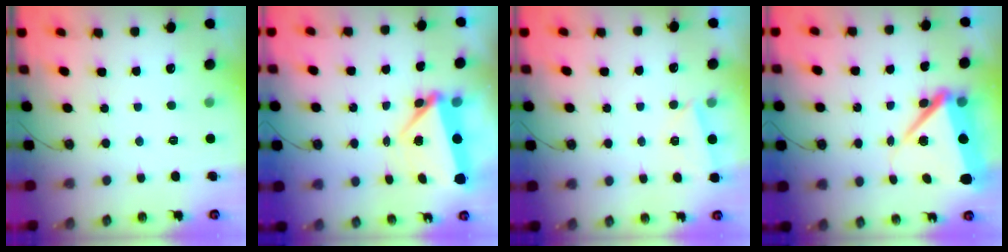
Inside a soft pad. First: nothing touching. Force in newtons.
{"total": 6.0, "press": 5.1, "slide": 3.1}
{"total": 3.1, "press": 1.9, "slide": 2.4}
{"total": 10.1, "press": 10.0, "slide": 1.0}